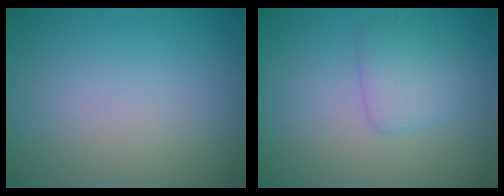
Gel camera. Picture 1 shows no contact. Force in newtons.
{"total": 2.6, "press": 2.6, "slide": 0.0}